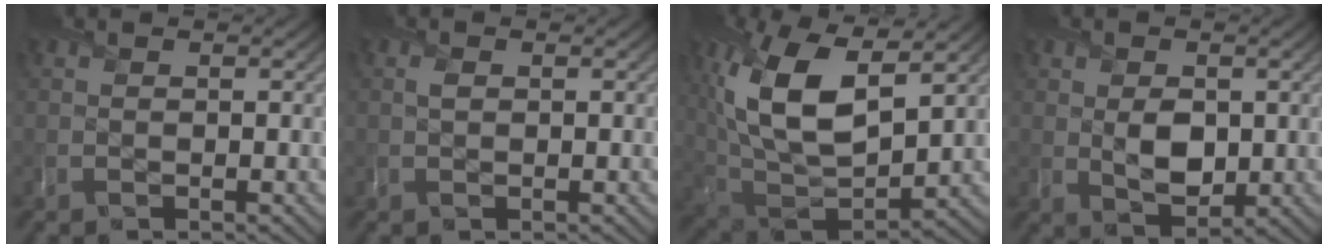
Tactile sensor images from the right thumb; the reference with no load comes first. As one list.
[{"total": 0.7, "force": [0.1, 0.6, 0.4], "torque": [-0.011, -0.003, 0.003]}, {"total": 14.6, "force": [4.9, 7.2, 11.8], "torque": [-0.258, 0.001, 0.097]}, {"total": 4.3, "force": [0.2, 3.1, 3.0], "torque": [-0.059, -0.010, 0.012]}]